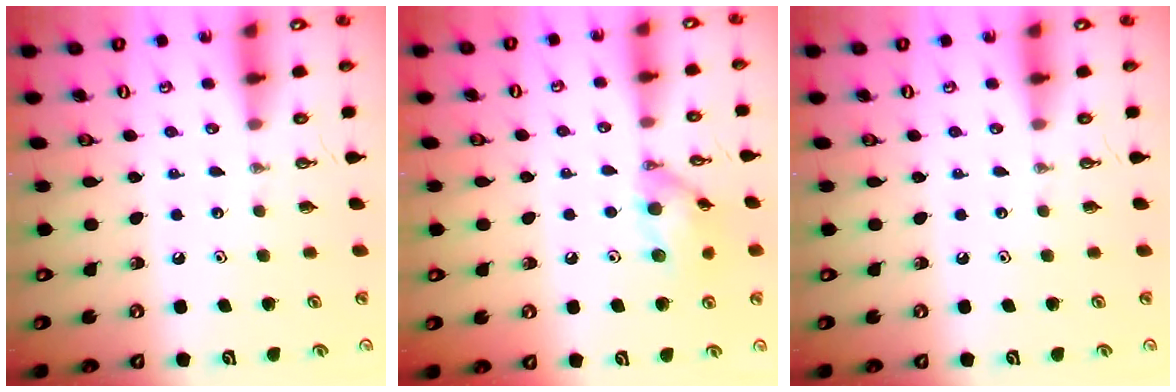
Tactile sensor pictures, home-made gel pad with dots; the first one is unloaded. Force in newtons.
{"total": 11.7, "press": 11.7, "slide": 0.7}
{"total": 0.0}